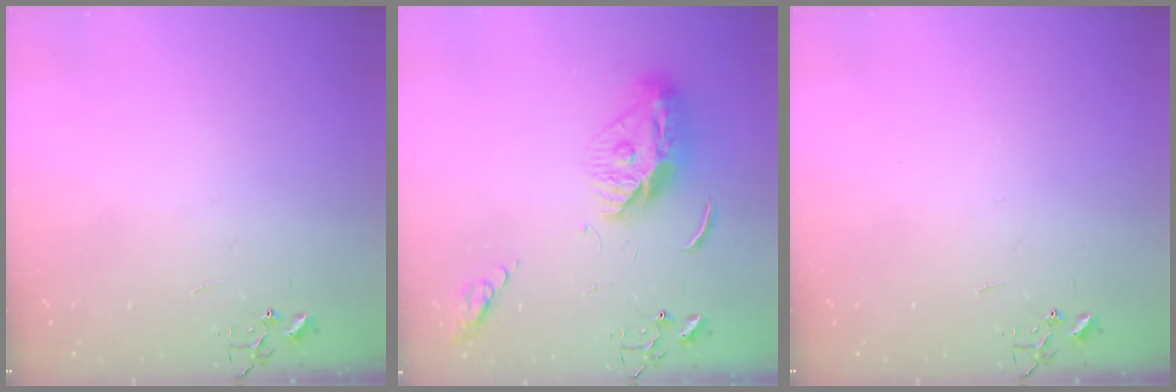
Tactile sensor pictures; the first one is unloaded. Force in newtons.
{"total": 13.1, "press": 13.0, "slide": 1.3}
{"total": 0.0}